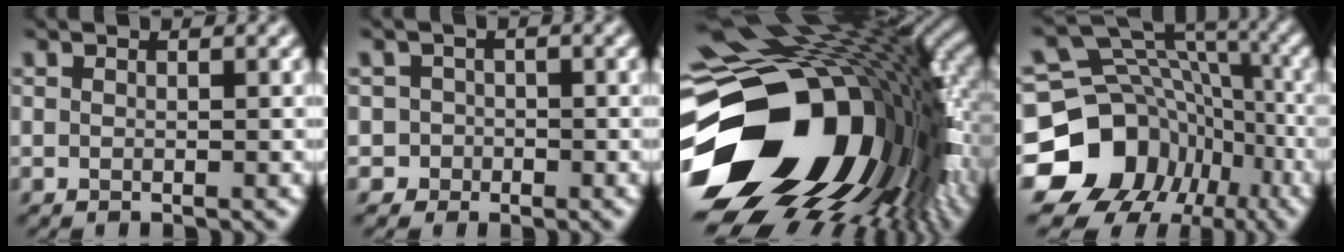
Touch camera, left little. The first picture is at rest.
{"total": 2.5, "force": [-1.0, 2.3, 0.0], "torque": [0.027, 0.004, -0.021]}
{"total": 19.8, "force": [-3.7, 12.8, 14.6], "torque": [-0.290, -0.055, -0.042]}
{"total": 15.7, "force": [-7.0, 12.8, 5.8], "torque": [-0.134, 0.004, -0.121]}